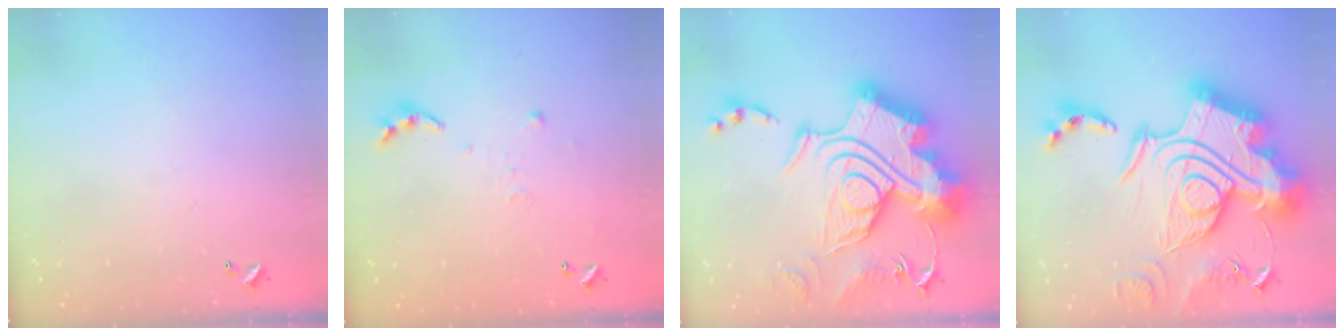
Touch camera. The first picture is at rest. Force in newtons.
{"total": 5.8, "press": 5.8, "slide": 0.6}
{"total": 1.1, "press": 1.1, "slide": 0.0}
{"total": 0.6, "press": 0.6, "slide": 0.0}